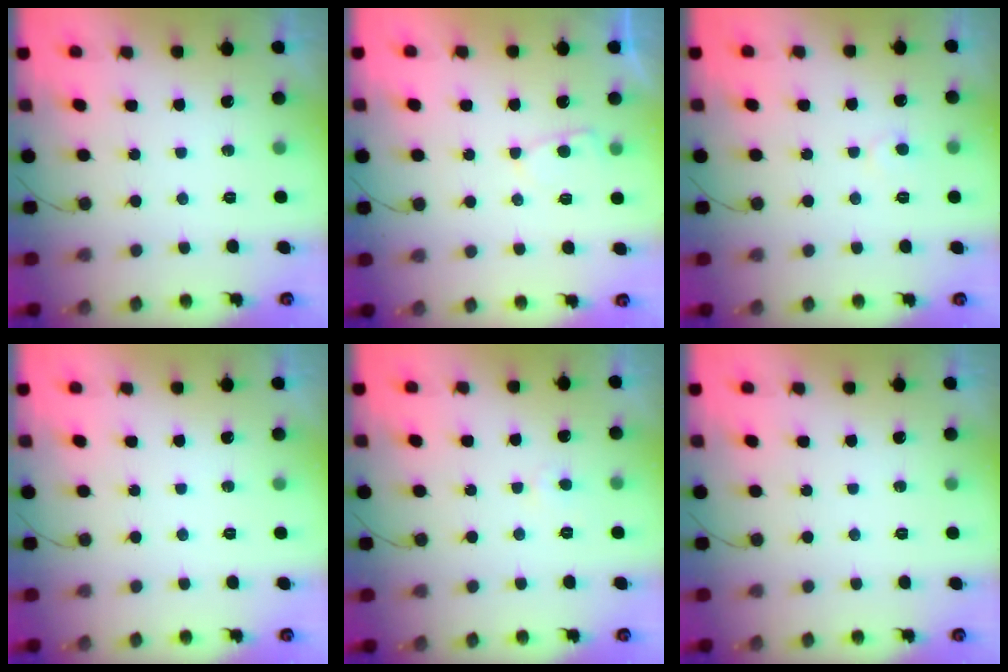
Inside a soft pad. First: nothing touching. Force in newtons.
{"total": 4.0, "press": 4.0, "slide": 0.5}
{"total": 5.1, "press": 5.1, "slide": 0.4}
{"total": 0.0}
{"total": 3.1, "press": 3.0, "slide": 0.3}
{"total": 0.0}